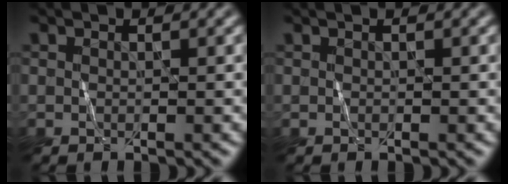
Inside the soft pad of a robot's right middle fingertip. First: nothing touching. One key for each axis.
{"total": 0.0}